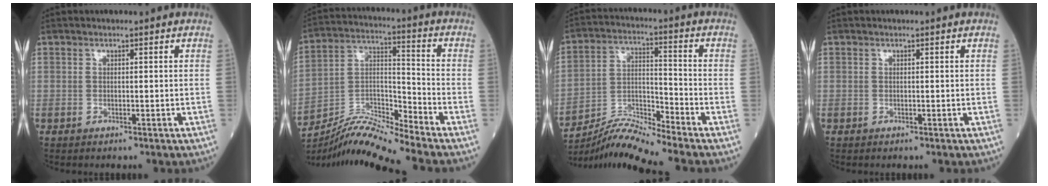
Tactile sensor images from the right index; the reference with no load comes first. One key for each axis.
{"total": 10.8, "fx": -10.1, "fy": -1.6, "fz": 3.4, "tx": -0.066, "ty": 0.014, "tz": -0.188}
{"total": 8.7, "fx": -8.2, "fy": -1.8, "fz": 2.1, "tx": -0.048, "ty": 0.010, "tz": -0.152}
{"total": 0.0}